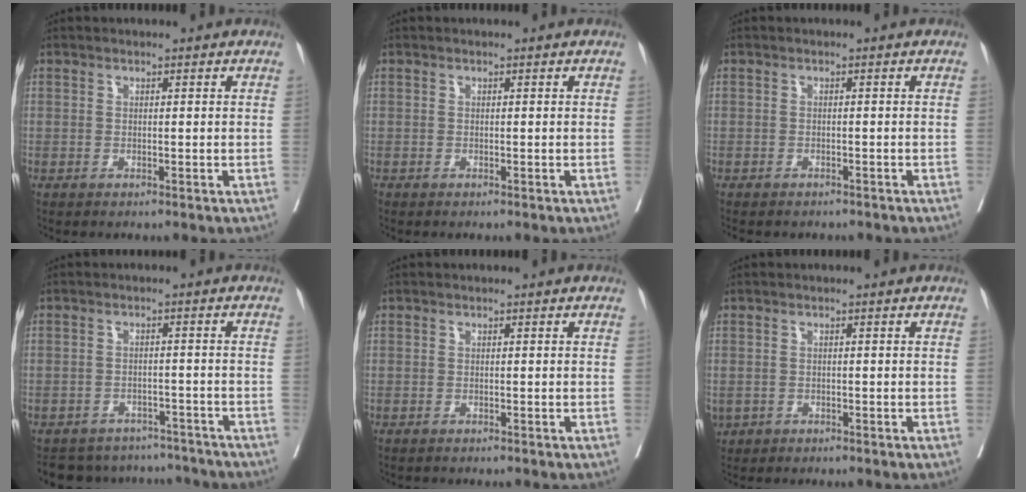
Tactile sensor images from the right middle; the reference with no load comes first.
{"total": 0.0}
{"total": 5.4, "force": [-4.8, 1.7, 1.8], "torque": [-0.021, -0.001, -0.058]}
{"total": 10.0, "force": [-9.3, 3.7, 0.4], "torque": [-0.005, 0.020, -0.114]}
{"total": 0.0}
{"total": 2.0, "force": [-0.8, 1.7, 0.6], "torque": [-0.019, -0.002, -0.010]}